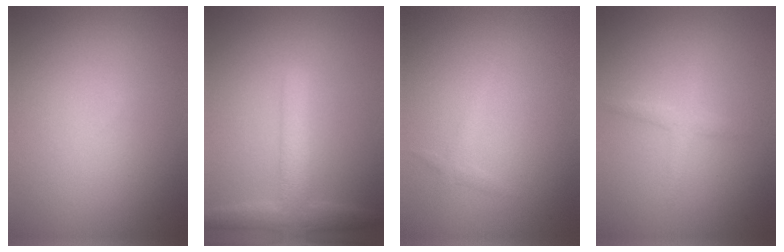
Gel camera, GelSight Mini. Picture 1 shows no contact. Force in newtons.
{"total": 3.9, "press": 3.9, "slide": 0.4}
{"total": 0.9, "press": 0.9, "slide": 0.1}
{"total": 1.4, "press": 1.4, "slide": 0.0}